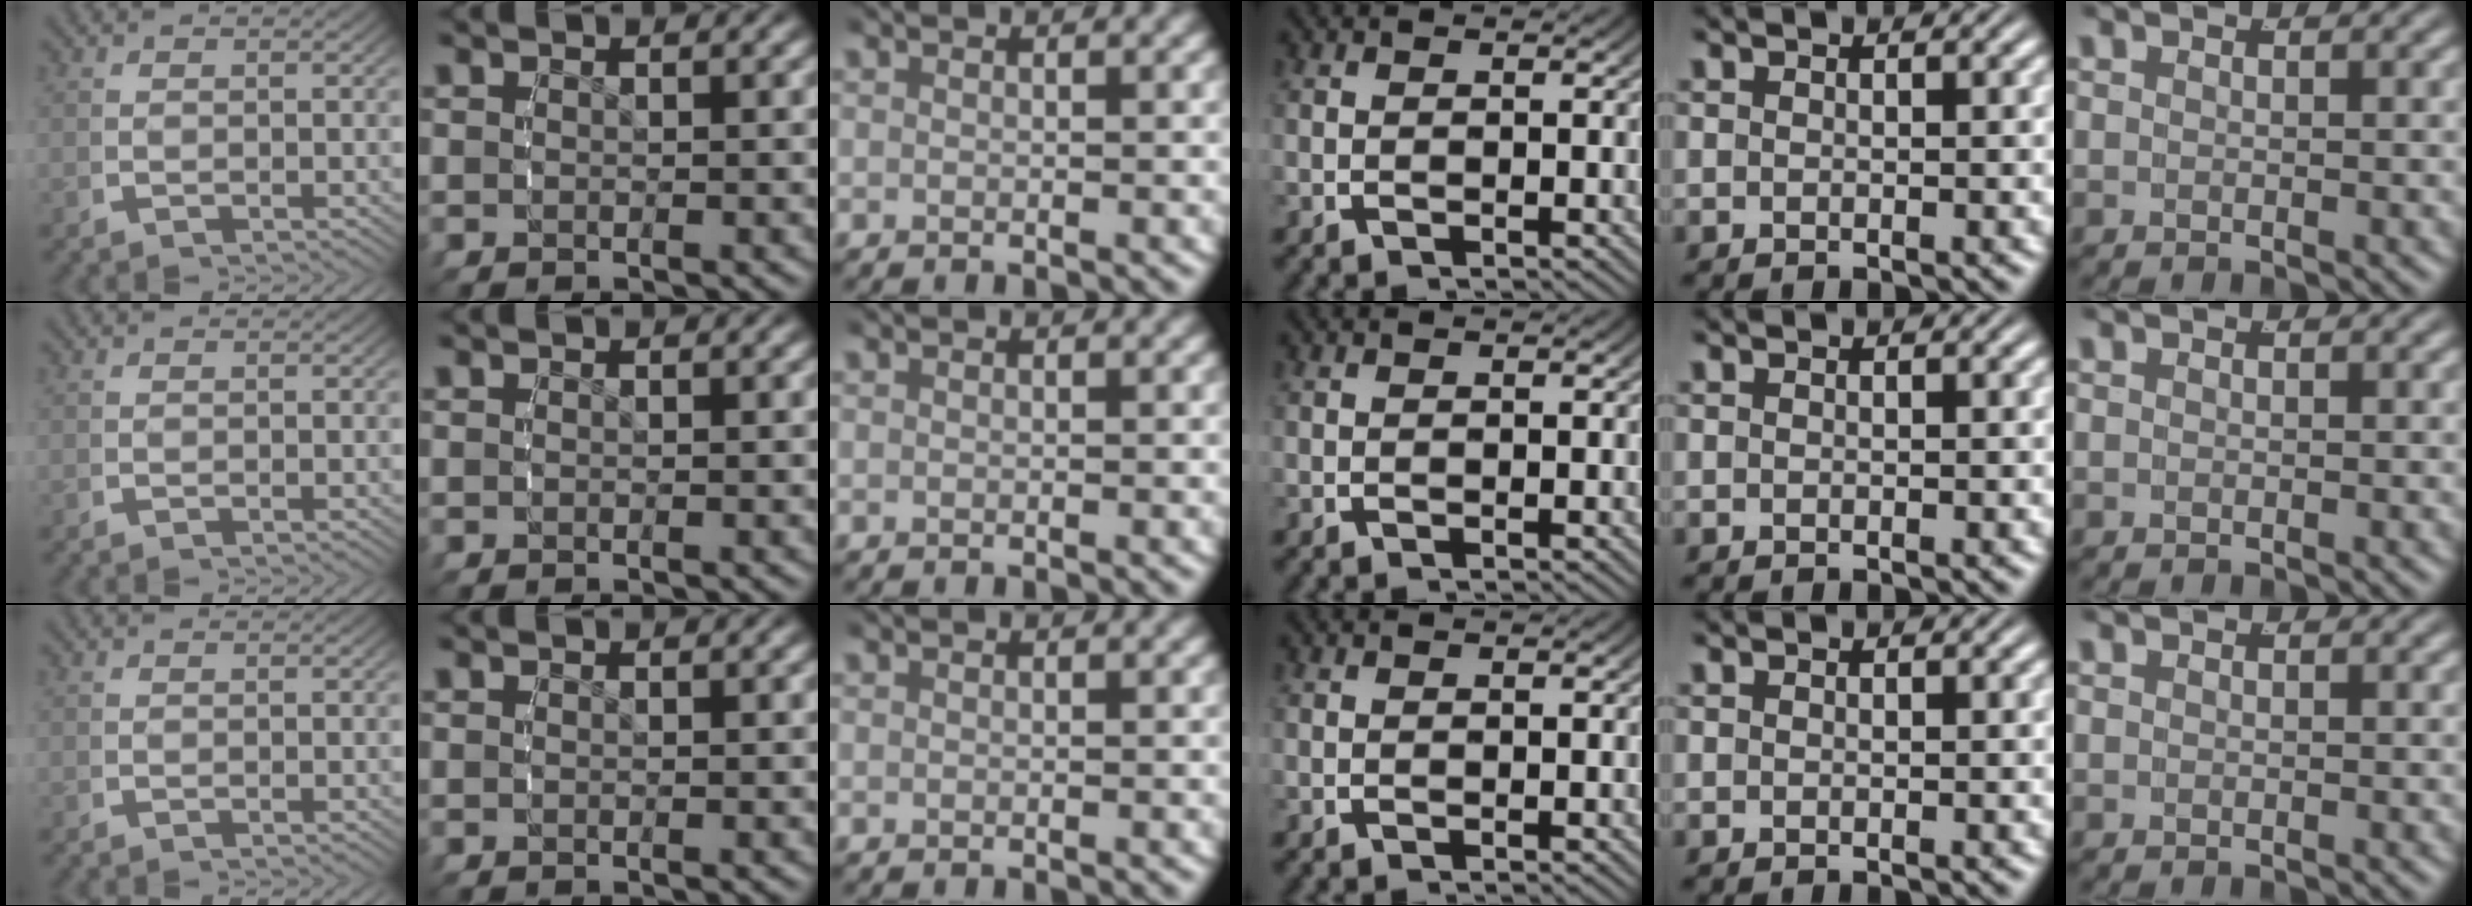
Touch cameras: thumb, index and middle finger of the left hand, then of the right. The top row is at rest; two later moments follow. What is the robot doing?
{"motion": "reach", "object": "backpack"}